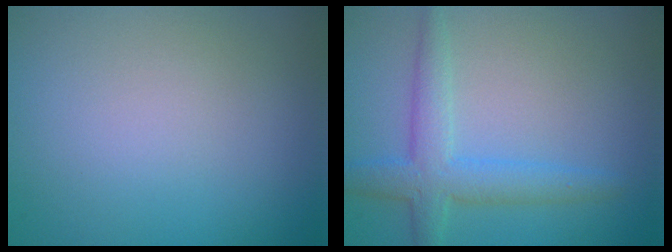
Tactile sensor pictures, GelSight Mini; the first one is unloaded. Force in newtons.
{"total": 3.6, "press": 3.6, "slide": 0.1}